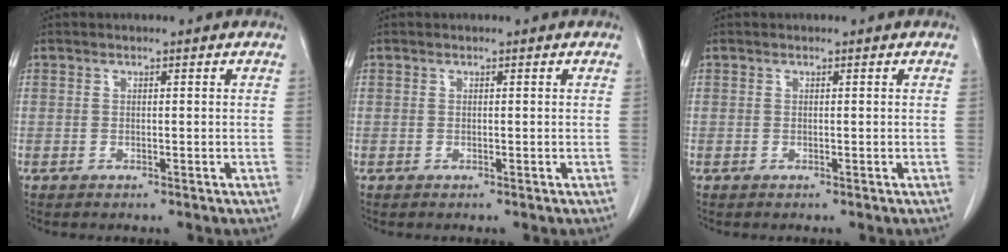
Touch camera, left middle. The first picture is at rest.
{"total": 0.0}
{"total": 0.0}